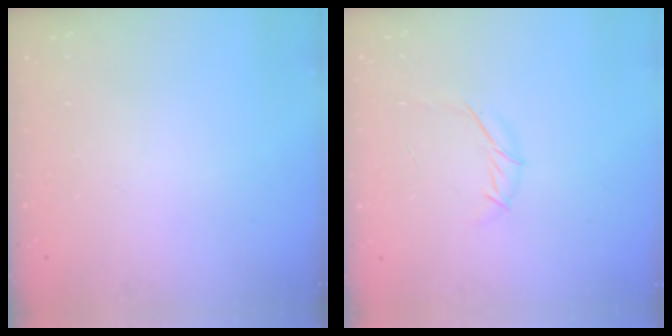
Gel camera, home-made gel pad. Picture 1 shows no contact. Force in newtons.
{"total": 5.6, "press": 5.5, "slide": 0.6}